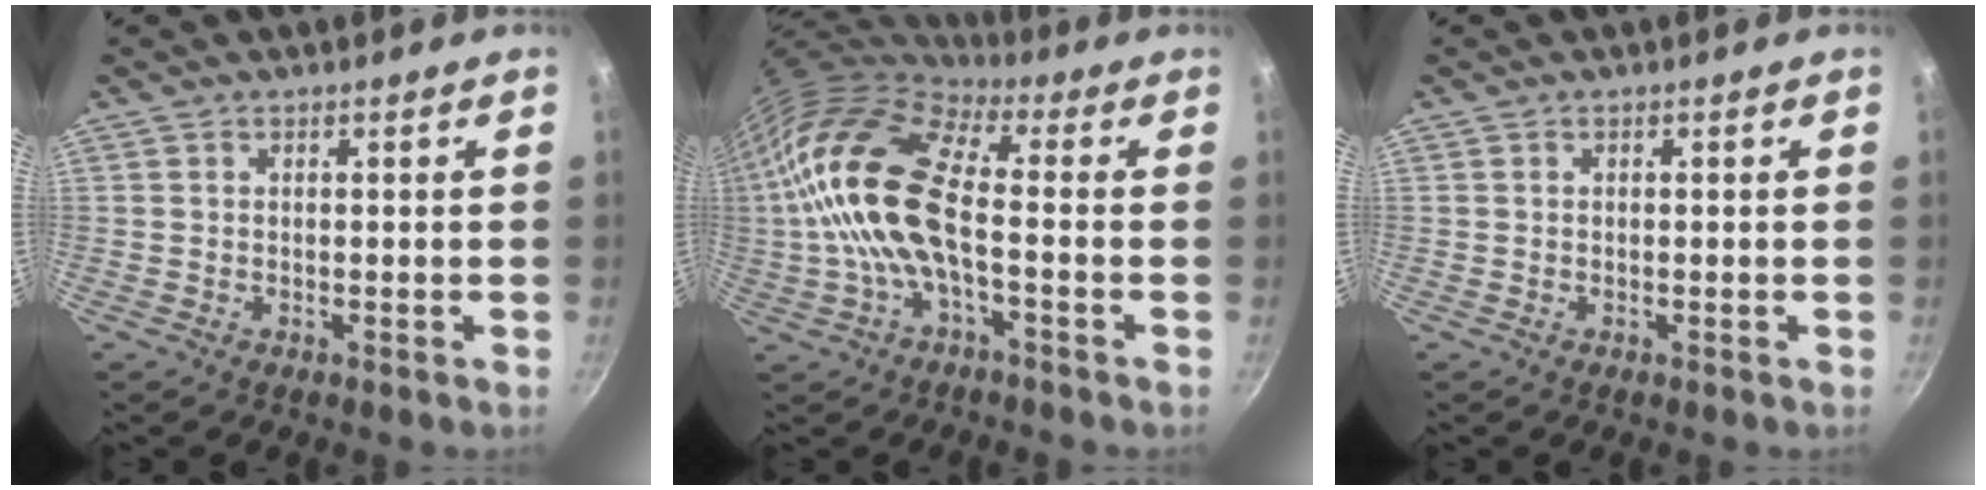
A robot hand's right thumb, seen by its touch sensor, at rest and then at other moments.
{"total": 18.0, "force": [-1.4, 7.4, 16.3], "torque": [-0.345, 0.040, -0.031]}
{"total": 0.0}